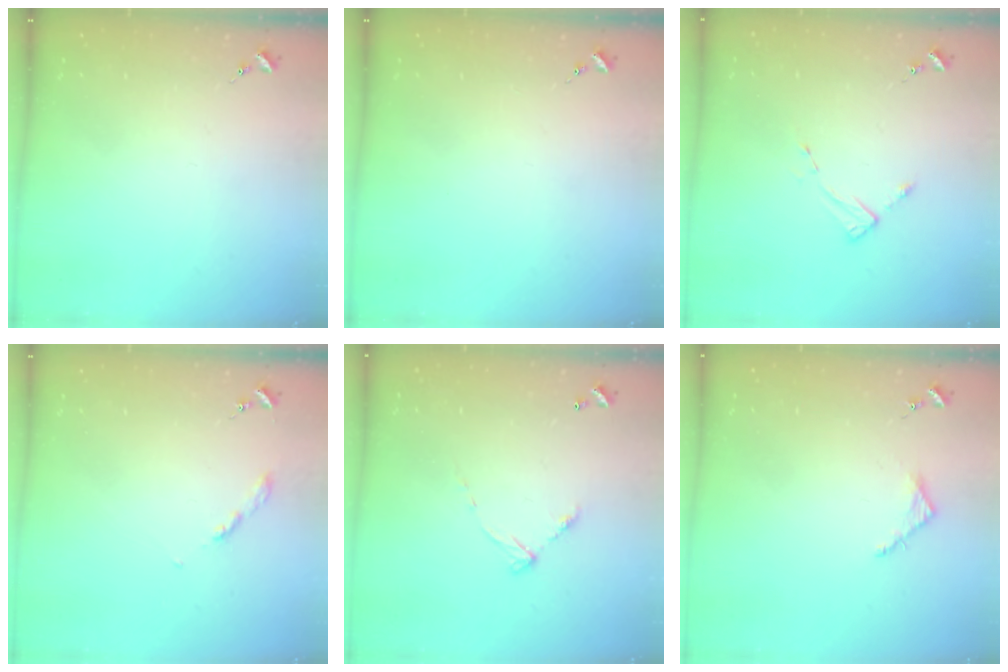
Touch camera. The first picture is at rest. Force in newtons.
{"total": 0.0}
{"total": 2.7, "press": 2.7, "slide": 0.4}
{"total": 2.7, "press": 2.6, "slide": 0.3}
{"total": 5.8, "press": 5.8, "slide": 0.4}
{"total": 3.5, "press": 3.5, "slide": 0.3}